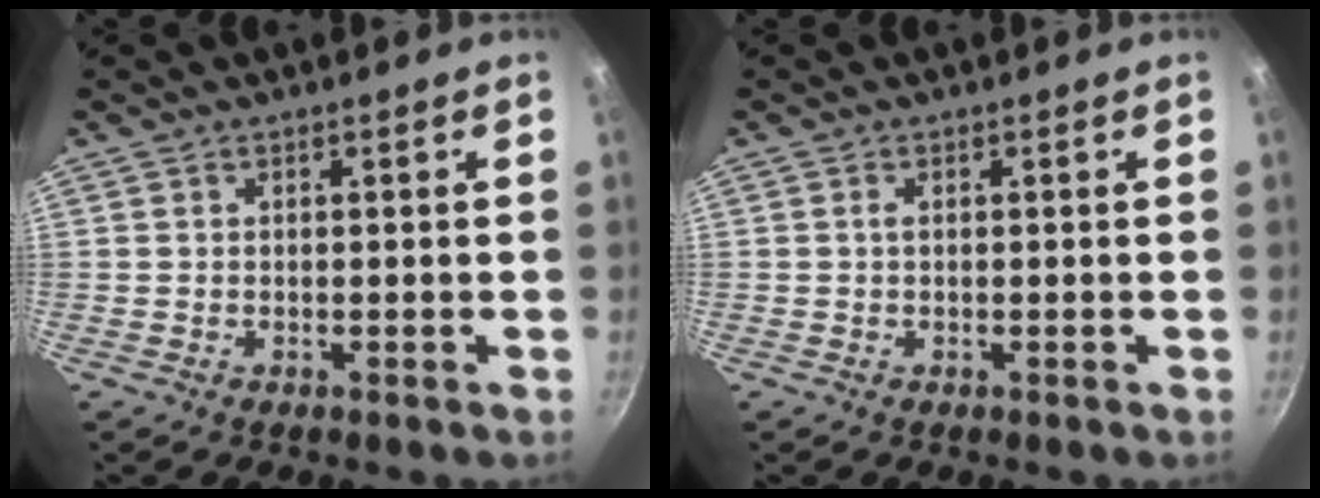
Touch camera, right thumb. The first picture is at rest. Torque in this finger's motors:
{"motor_torque": [0.13, 0.19, 0.75, 0.07, -0.01]}